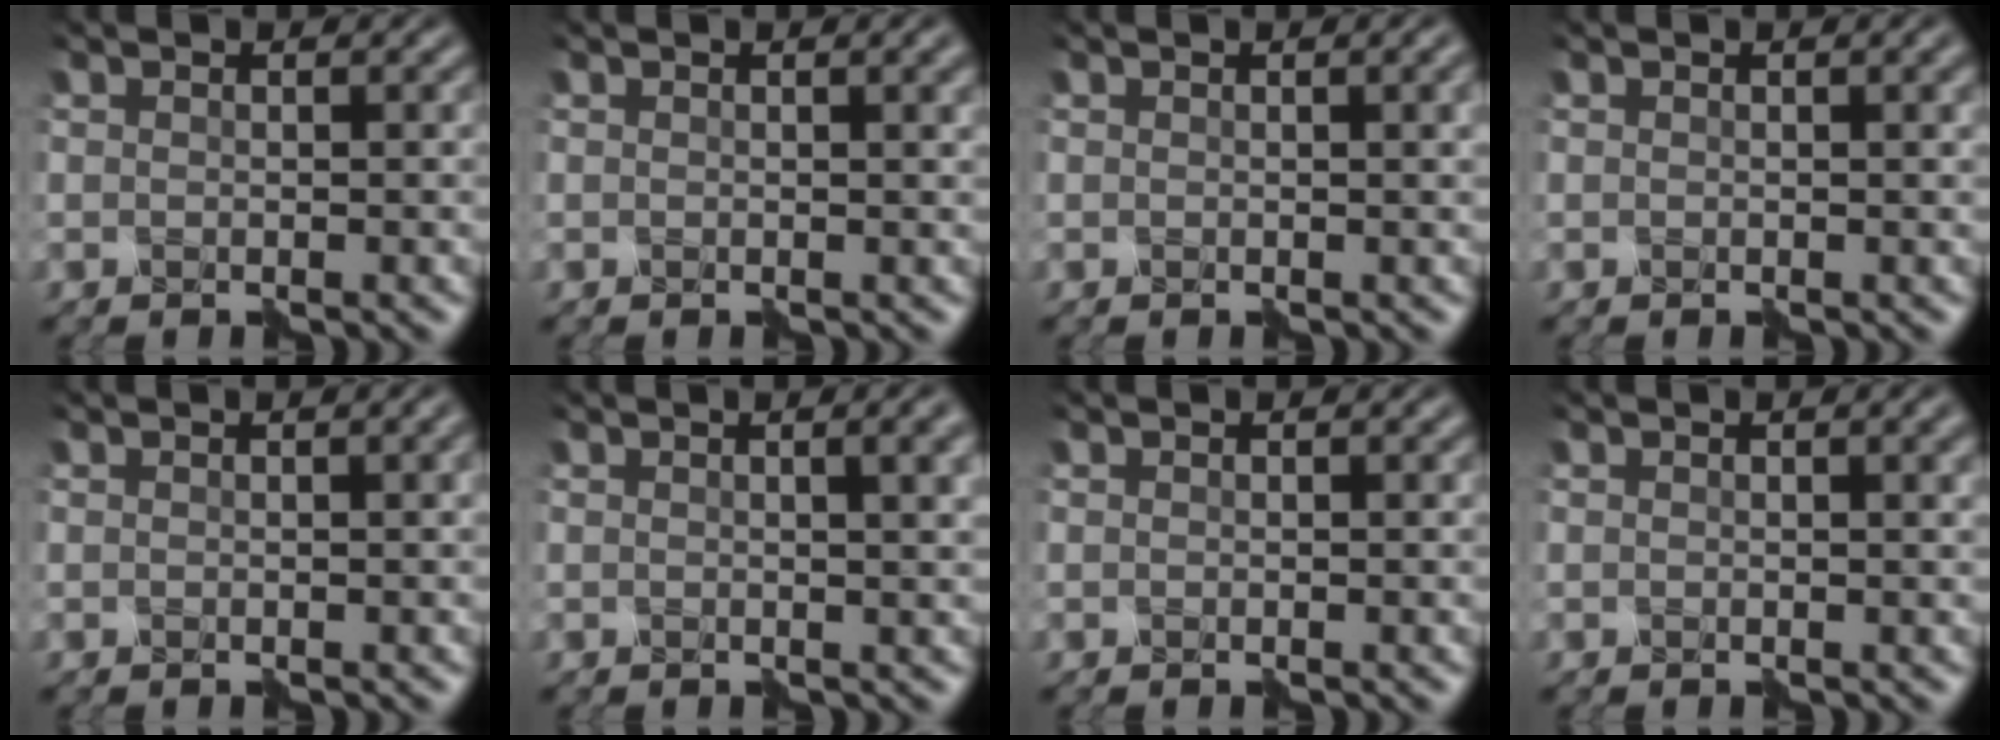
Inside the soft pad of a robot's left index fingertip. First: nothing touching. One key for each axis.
{"total": 1.3, "fx": 0.5, "fy": 0.2, "fz": 1.1, "tx": -0.017, "ty": 0.003, "tz": 0.003}
{"total": 1.9, "fx": 0.5, "fy": 0.6, "fz": 1.7, "tx": -0.015, "ty": 0.005, "tz": 0.004}
{"total": 0.9, "fx": 0.4, "fy": 0.1, "fz": 0.9, "tx": -0.015, "ty": 0.002, "tz": 0.002}
{"total": 1.7, "fx": 0.4, "fy": 0.6, "fz": 1.5, "tx": -0.012, "ty": 0.003, "tz": 0.004}
{"total": 4.5, "fx": 1.6, "fy": 2.0, "fz": 3.7, "tx": -0.024, "ty": 0.025, "tz": -0.004}
{"total": 0.0}
{"total": 1.5, "fx": 0.5, "fy": 0.3, "fz": 1.3, "tx": -0.017, "ty": 0.004, "tz": 0.003}